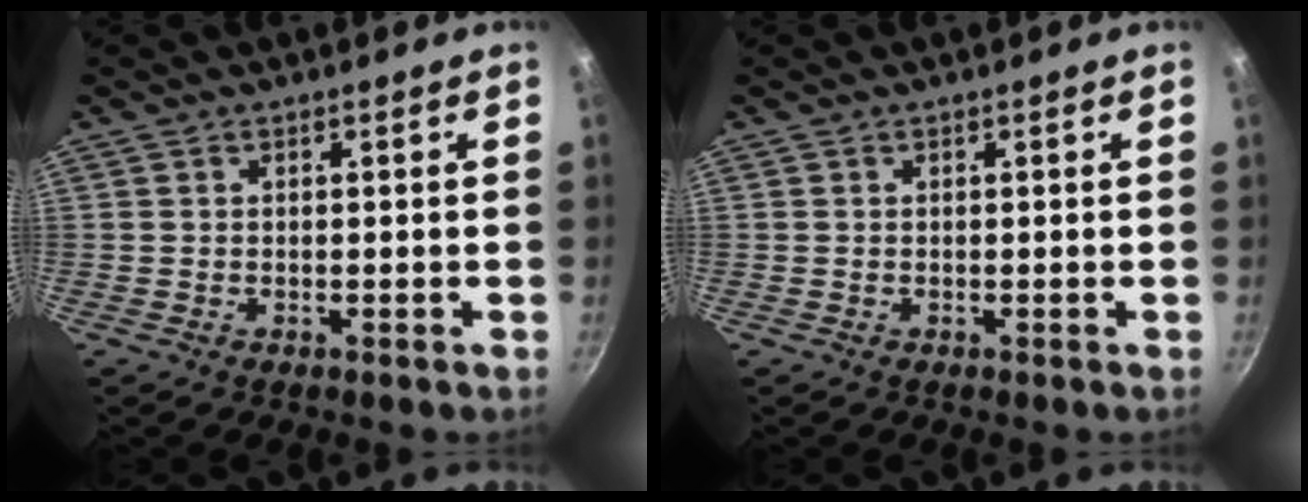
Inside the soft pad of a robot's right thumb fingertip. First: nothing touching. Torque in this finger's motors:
{"motor_torque": [-0.31, 0.31, 0.00, 0.00, 0.01]}